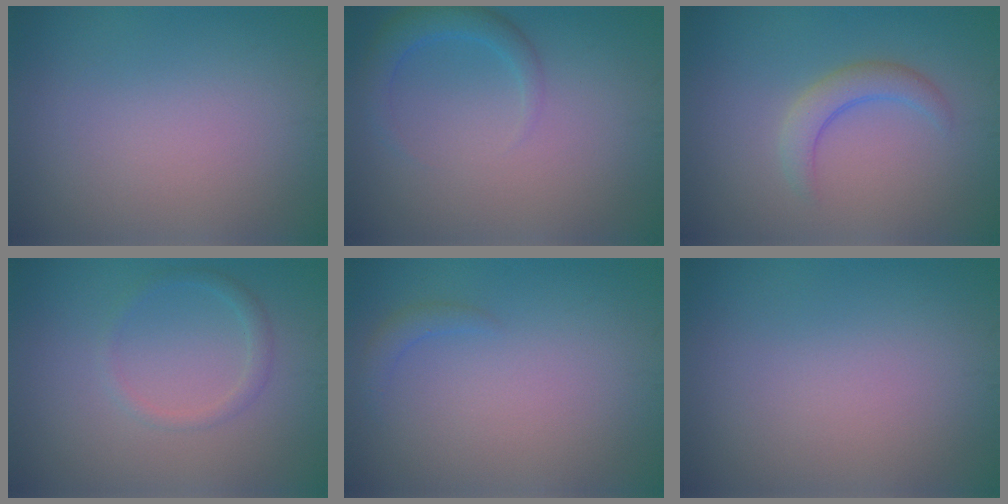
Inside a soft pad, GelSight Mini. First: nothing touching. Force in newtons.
{"total": 2.2, "press": 2.2, "slide": 0.3}
{"total": 2.6, "press": 2.6, "slide": 0.2}
{"total": 1.4, "press": 1.4, "slide": 0.0}
{"total": 1.1, "press": 1.1, "slide": 0.1}
{"total": 0.0}